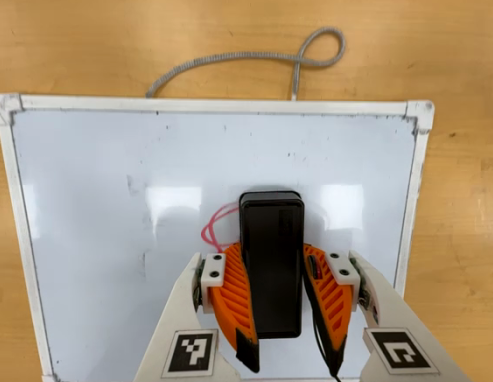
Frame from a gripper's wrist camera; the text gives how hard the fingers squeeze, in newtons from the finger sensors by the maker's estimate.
{"total": 16.2, "left": 15.6, "right": 16.8}